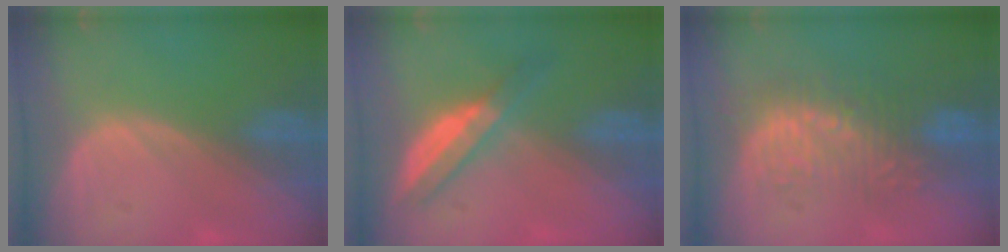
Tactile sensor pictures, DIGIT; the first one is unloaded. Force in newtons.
{"total": 6.0, "press": 5.2, "slide": 3.0}
{"total": 8.9, "press": 8.6, "slide": 2.0}